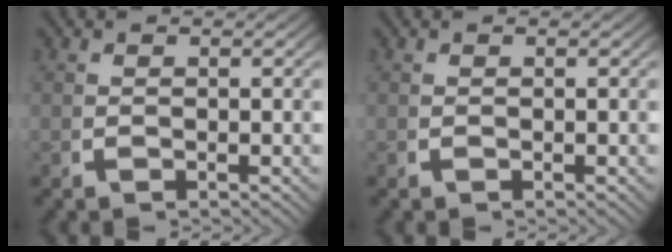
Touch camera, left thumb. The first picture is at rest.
{"total": 0.0}